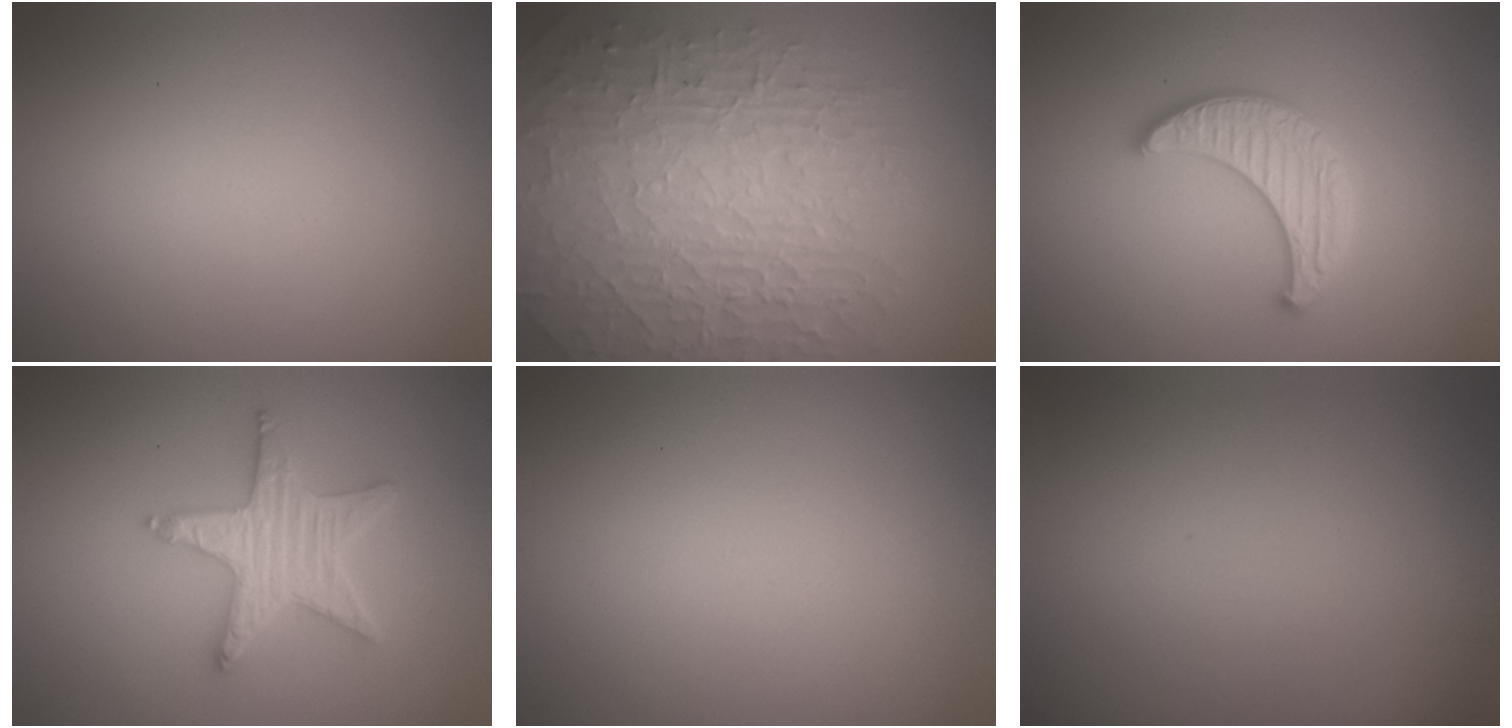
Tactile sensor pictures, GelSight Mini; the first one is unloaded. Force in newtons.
{"total": 10.0, "press": 6.6, "slide": 7.5}
{"total": 3.5, "press": 3.4, "slide": 0.6}
{"total": 4.7, "press": 4.6, "slide": 0.8}
{"total": 0.0}
{"total": 0.0}